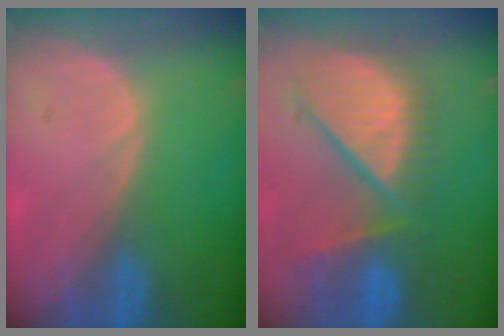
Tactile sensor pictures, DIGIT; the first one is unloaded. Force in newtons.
{"total": 11.1, "press": 10.1, "slide": 4.7}